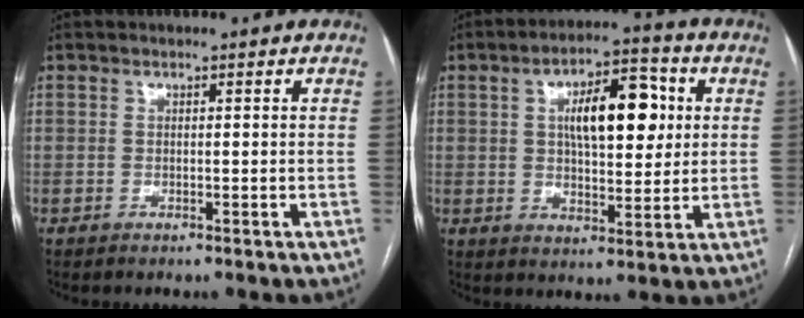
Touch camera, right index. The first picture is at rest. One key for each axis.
{"total": 11.6, "fx": 2.7, "fy": 4.5, "fz": 10.3, "tx": -0.165, "ty": 0.022, "tz": 0.044}